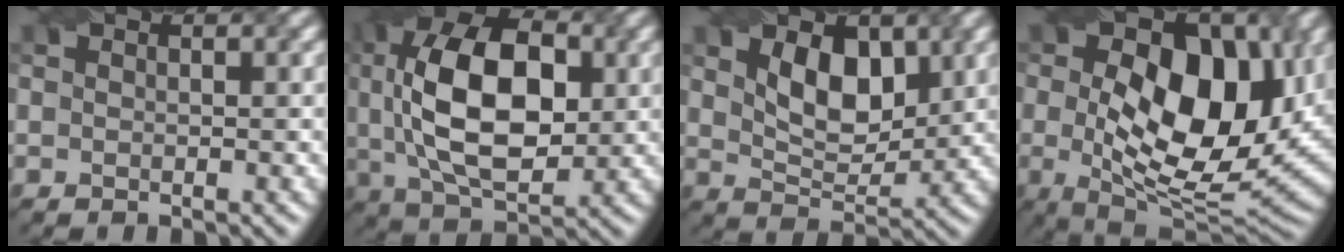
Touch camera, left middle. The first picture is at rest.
{"total": 11.3, "force": [0.1, 6.4, 9.4], "torque": [-0.189, 0.023, 0.016]}
{"total": 3.6, "force": [0.6, 2.2, 2.7], "torque": [-0.064, 0.007, 0.020]}
{"total": 13.1, "force": [0.5, 7.5, 10.8], "torque": [-0.165, 0.003, 0.017]}